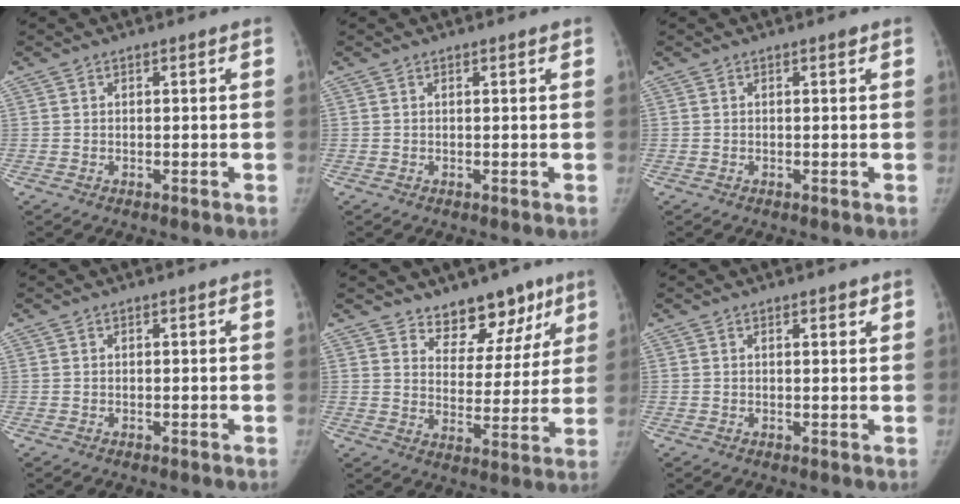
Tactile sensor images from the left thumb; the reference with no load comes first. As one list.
[{"total": 0.6, "force": [0.4, 0.1, 0.3], "torque": [-0.006, -0.002, 0.006]}, {"total": 0.6, "force": [0.4, 0.2, 0.4], "torque": [-0.006, -0.002, 0.004]}, {"total": 0.0}, {"total": 11.4, "force": [8.3, 6.6, 4.1], "torque": [0.004, -0.046, 0.123]}, {"total": 1.7, "force": [1.1, 0.6, 1.1], "torque": [-0.009, -0.005, 0.015]}]